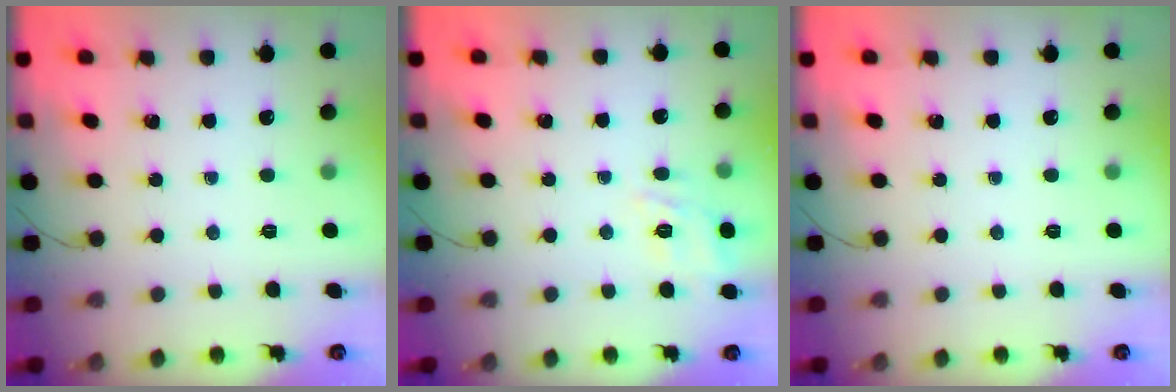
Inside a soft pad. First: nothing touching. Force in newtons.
{"total": 3.4, "press": 3.1, "slide": 1.4}
{"total": 0.0}